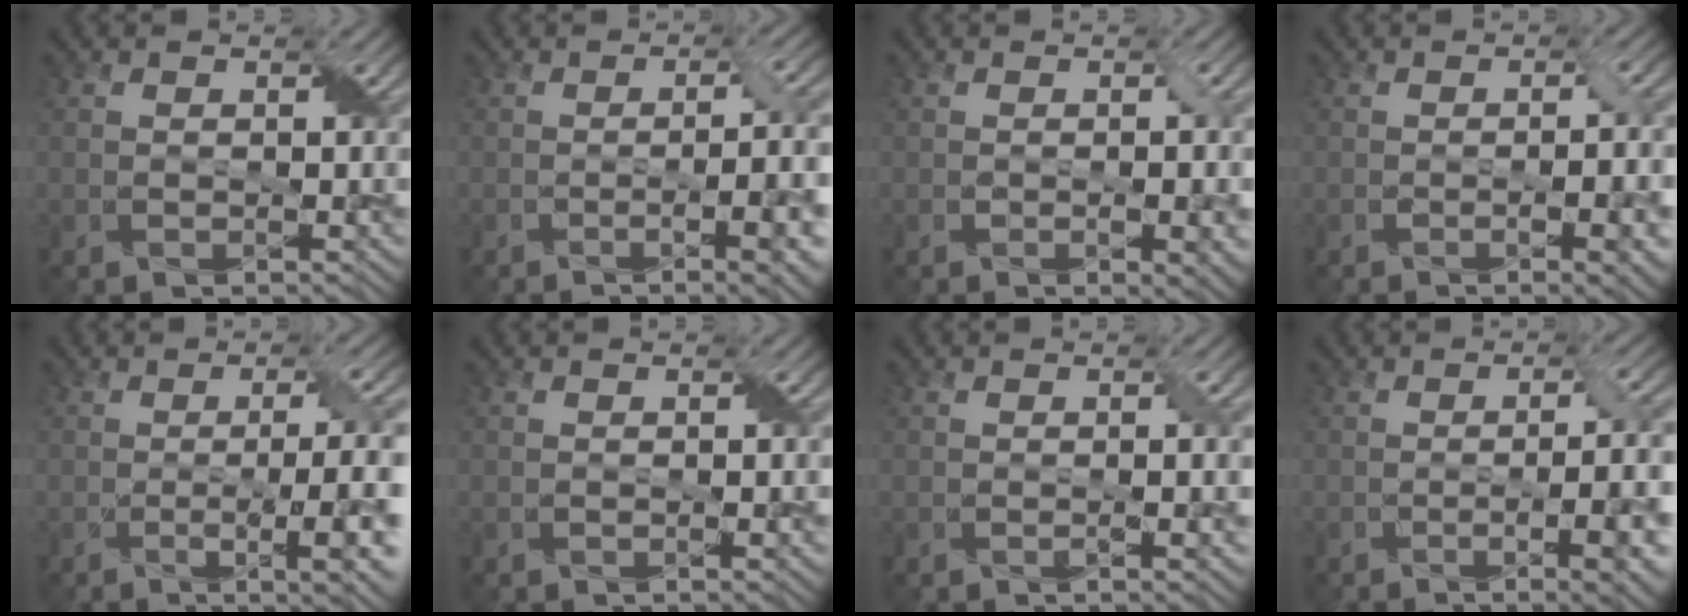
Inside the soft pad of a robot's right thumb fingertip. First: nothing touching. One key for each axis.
{"total": 8.4, "fx": -2.6, "fy": 1.9, "fz": 7.7, "tx": -0.108, "ty": -0.007, "tz": -0.036}
{"total": 3.3, "fx": -0.7, "fy": 1.0, "fz": 3.0, "tx": -0.044, "ty": -0.007, "tz": -0.005}
{"total": 5.7, "fx": -1.7, "fy": 1.2, "fz": 5.3, "tx": -0.077, "ty": -0.006, "tz": -0.018}
{"total": 10.0, "fx": -1.1, "fy": 2.7, "fz": 9.6, "tx": -0.123, "ty": -0.002, "tz": -0.011}
{"total": 0.8, "fx": -0.1, "fy": 0.0, "fz": 0.8, "tx": -0.013, "ty": 0.001, "tz": -0.001}
{"total": 2.5, "fx": -0.1, "fy": 0.3, "fz": 2.4, "tx": -0.039, "ty": 0.003, "tz": -0.001}
{"total": 9.2, "fx": -2.5, "fy": 2.3, "fz": 8.5, "tx": -0.113, "ty": -0.006, "tz": -0.034}